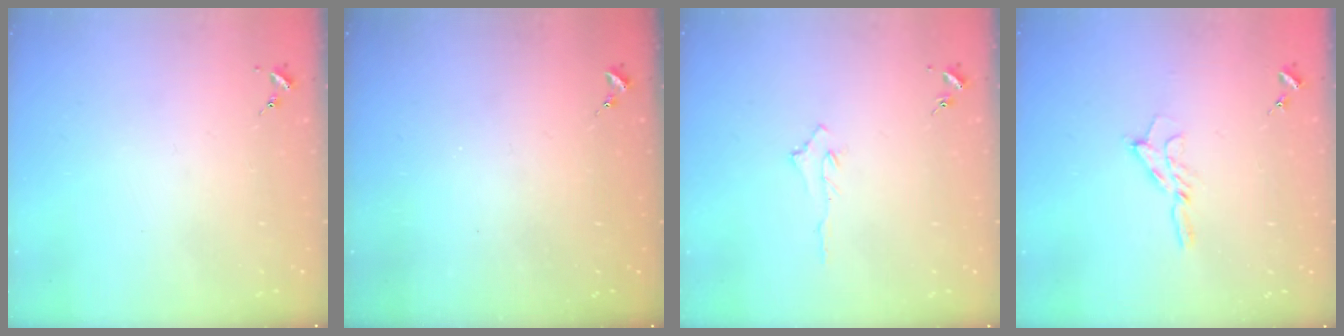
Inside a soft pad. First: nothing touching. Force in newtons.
{"total": 0.0}
{"total": 2.9, "press": 2.9, "slide": 0.4}
{"total": 6.5, "press": 6.5, "slide": 0.7}